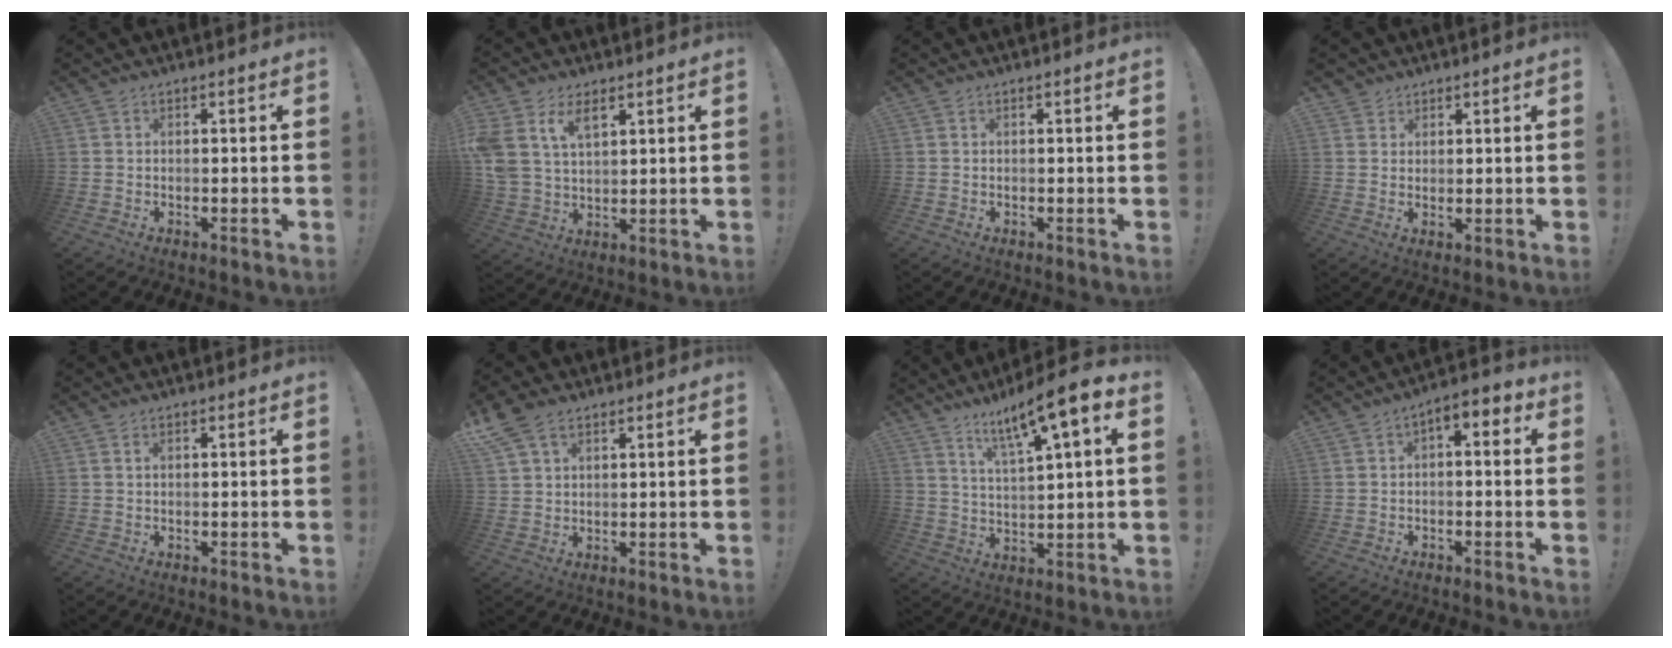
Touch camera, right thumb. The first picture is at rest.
{"total": 9.2, "force": [5.2, 5.7, 5.1], "torque": [-0.111, -0.019, 0.101]}
{"total": 0.0}
{"total": 2.5, "force": [2.0, 1.5, 0.2], "torque": [0.000, -0.011, 0.037]}
{"total": 0.8, "force": [0.4, 0.4, 0.5], "torque": [-0.011, 0.003, 0.007]}
{"total": 7.3, "force": [4.6, 4.3, 3.6], "torque": [-0.064, -0.013, 0.091]}
{"total": 11.6, "force": [7.1, 1.4, 9.0], "torque": [-0.146, -0.045, 0.109]}
{"total": 3.6, "force": [-0.8, 2.1, 2.8], "torque": [-0.042, 0.006, -0.014]}